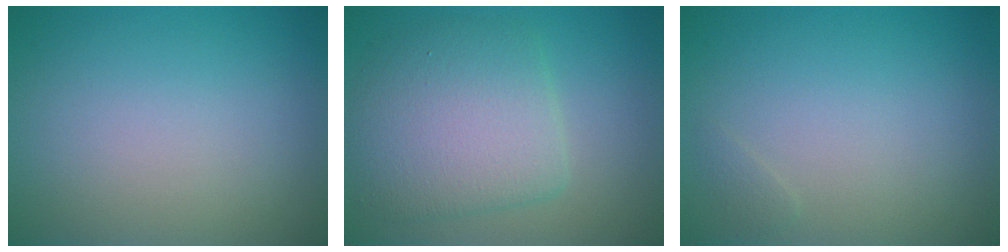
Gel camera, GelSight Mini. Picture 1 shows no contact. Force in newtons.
{"total": 6.1, "press": 6.1, "slide": 0.0}
{"total": 0.5, "press": 0.5, "slide": 0.0}